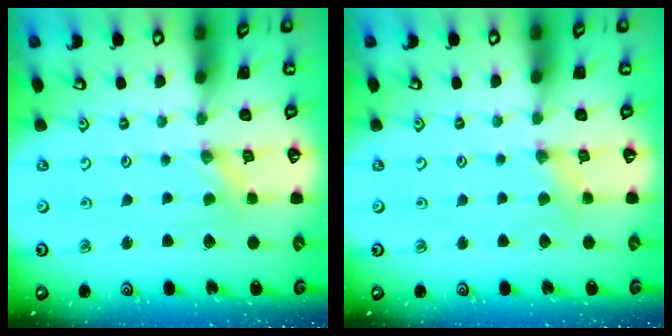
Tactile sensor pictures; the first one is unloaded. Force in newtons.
{"total": 3.8, "press": 3.8, "slide": 0.4}